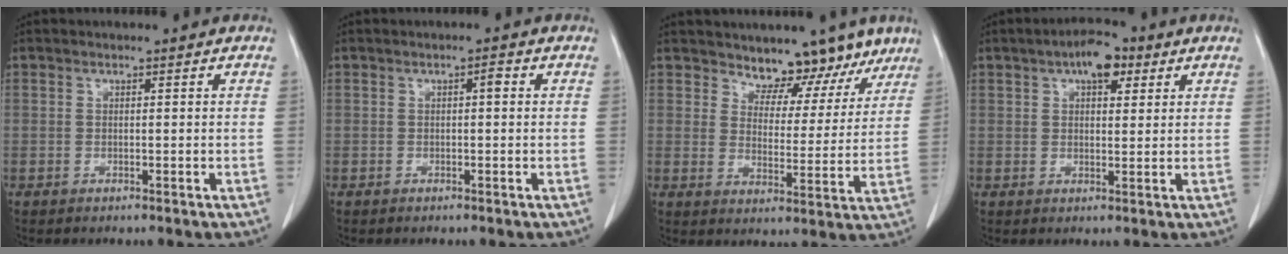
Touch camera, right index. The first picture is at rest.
{"total": 1.2, "force": [0.2, 0.3, 1.1], "torque": [-0.016, 0.004, 0.002]}
{"total": 8.8, "force": [7.5, 3.9, 2.5], "torque": [-0.014, -0.008, 0.096]}
{"total": 5.9, "force": [3.1, 2.5, 4.3], "torque": [-0.068, 0.014, 0.044]}